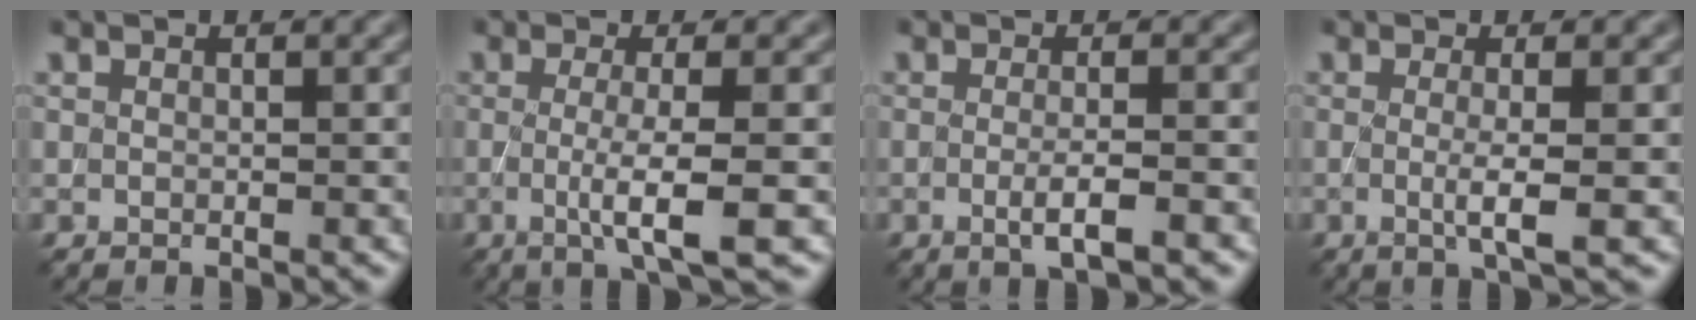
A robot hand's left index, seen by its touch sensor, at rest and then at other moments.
{"total": 5.1, "force": [-0.8, 1.1, 4.9], "torque": [-0.082, -0.010, -0.016]}
{"total": 3.1, "force": [-0.8, 0.7, 3.0], "torque": [-0.047, -0.004, -0.016]}
{"total": 3.2, "force": [-0.3, 0.6, 3.1], "torque": [-0.053, -0.008, -0.007]}